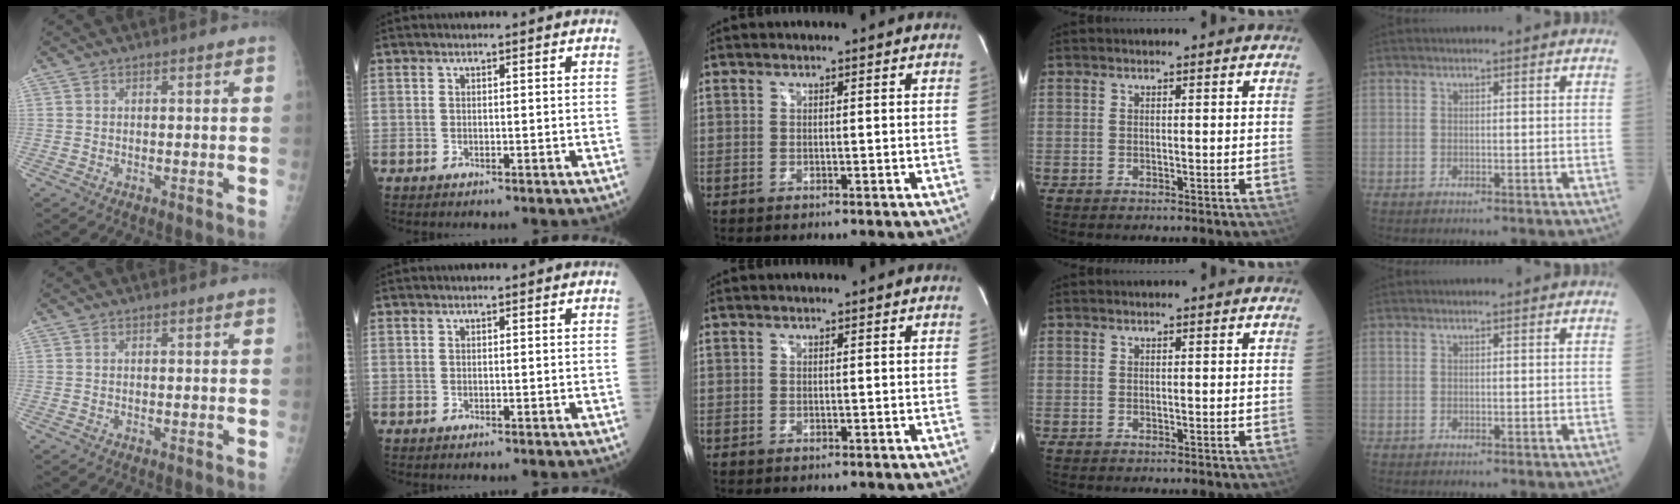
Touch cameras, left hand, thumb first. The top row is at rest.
{}